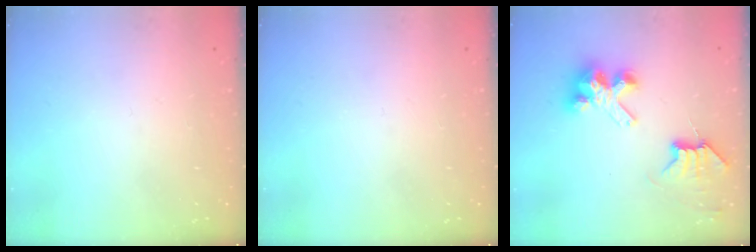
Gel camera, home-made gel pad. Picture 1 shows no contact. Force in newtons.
{"total": 0.0}
{"total": 7.4, "press": 7.4, "slide": 0.2}